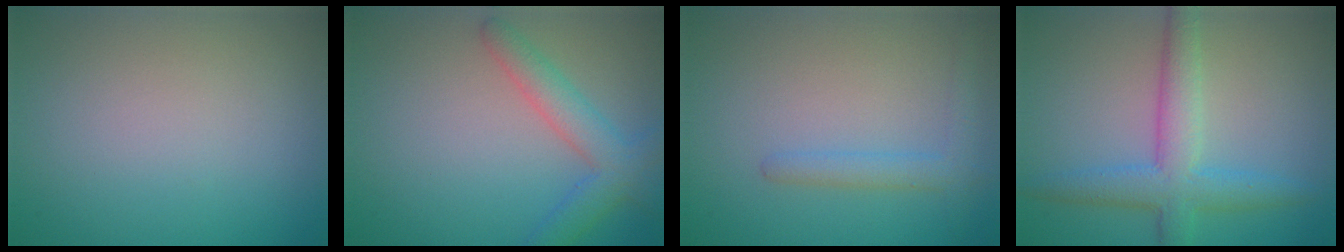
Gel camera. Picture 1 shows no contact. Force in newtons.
{"total": 3.6, "press": 3.6, "slide": 0.1}
{"total": 2.0, "press": 2.0, "slide": 0.2}
{"total": 4.7, "press": 4.7, "slide": 0.1}